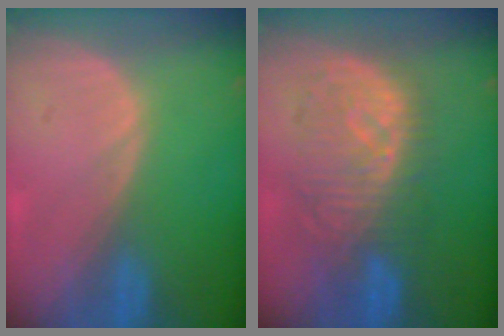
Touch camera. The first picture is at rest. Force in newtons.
{"total": 9.2, "press": 8.9, "slide": 2.4}